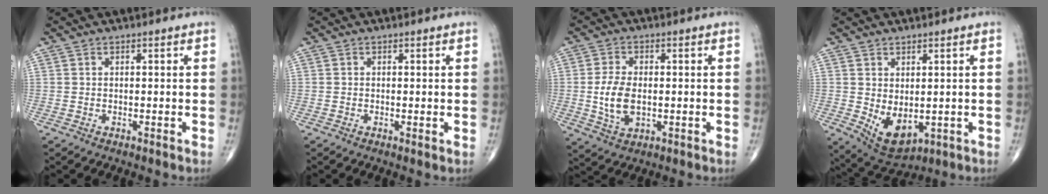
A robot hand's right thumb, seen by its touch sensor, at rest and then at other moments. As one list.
[{"total": 0.6, "force": [0.0, 0.2, 0.6], "torque": [-0.014, -0.004, -0.003]}, {"total": 7.8, "force": [-0.5, 4.5, 6.3], "torque": [-0.123, -0.005, -0.005]}, {"total": 7.8, "force": [-0.6, 4.5, 6.3], "torque": [-0.090, -0.010, 0.014]}]